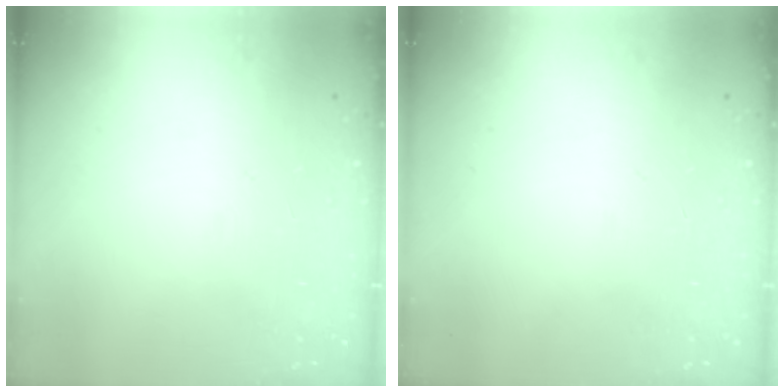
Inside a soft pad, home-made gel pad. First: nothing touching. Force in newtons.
{"total": 0.0}